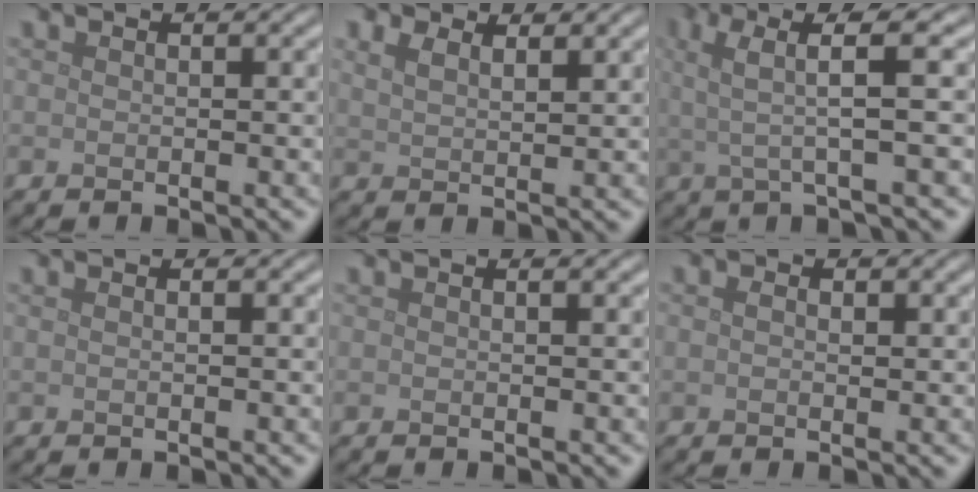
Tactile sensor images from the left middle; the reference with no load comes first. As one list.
[{"total": 3.3, "force": [2.2, 1.6, 1.8], "torque": [-0.035, 0.010, 0.032]}, {"total": 5.3, "force": [1.3, 0.9, 5.0], "torque": [-0.096, 0.011, 0.021]}, {"total": 0.6, "force": [0.2, 0.2, 0.5], "torque": [-0.010, -0.001, 0.003]}, {"total": 0.6, "force": [0.3, 0.1, 0.5], "torque": [-0.004, 0.005, 0.003]}, {"total": 1.3, "force": [0.4, 0.8, 0.9], "torque": [-0.011, -0.003, 0.006]}]